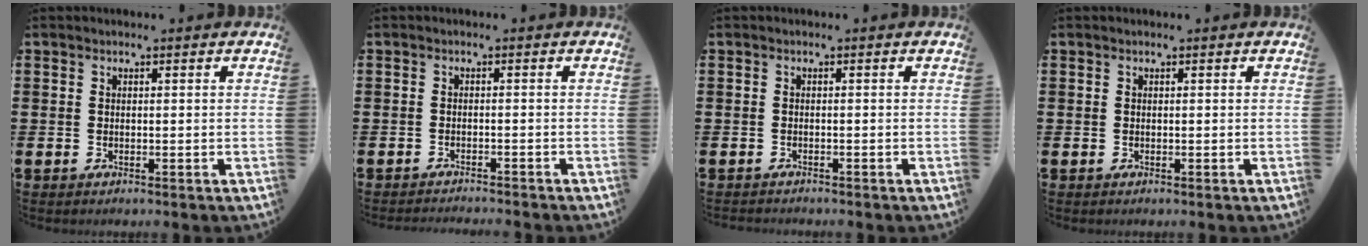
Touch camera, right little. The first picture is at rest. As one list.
[{"total": 1.1, "force": [-1.1, -0.2, -0.1], "torque": [0.001, 0.002, -0.023]}, {"total": 0.5, "force": [-0.5, 0.0, 0.0], "torque": [0.000, -0.003, -0.011]}, {"total": 0.0}]